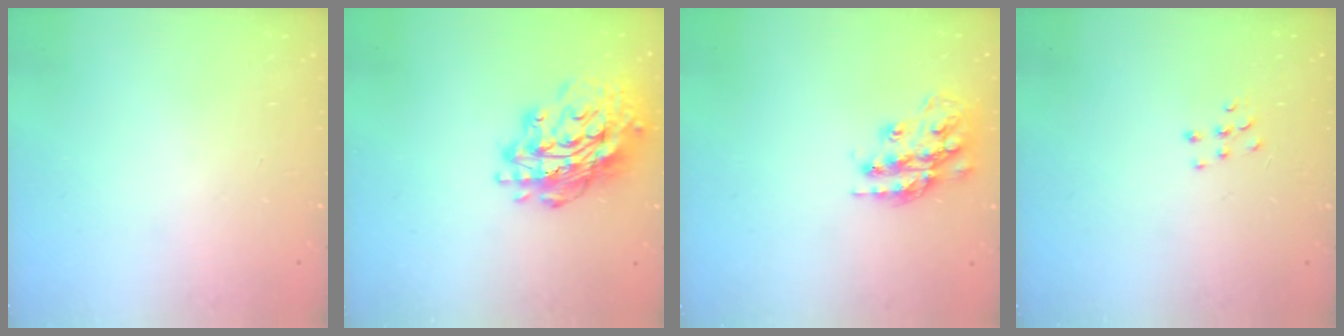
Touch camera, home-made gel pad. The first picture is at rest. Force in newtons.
{"total": 19.1, "press": 19.0, "slide": 1.9}
{"total": 17.3, "press": 17.3, "slide": 1.4}
{"total": 5.3, "press": 5.3, "slide": 0.5}